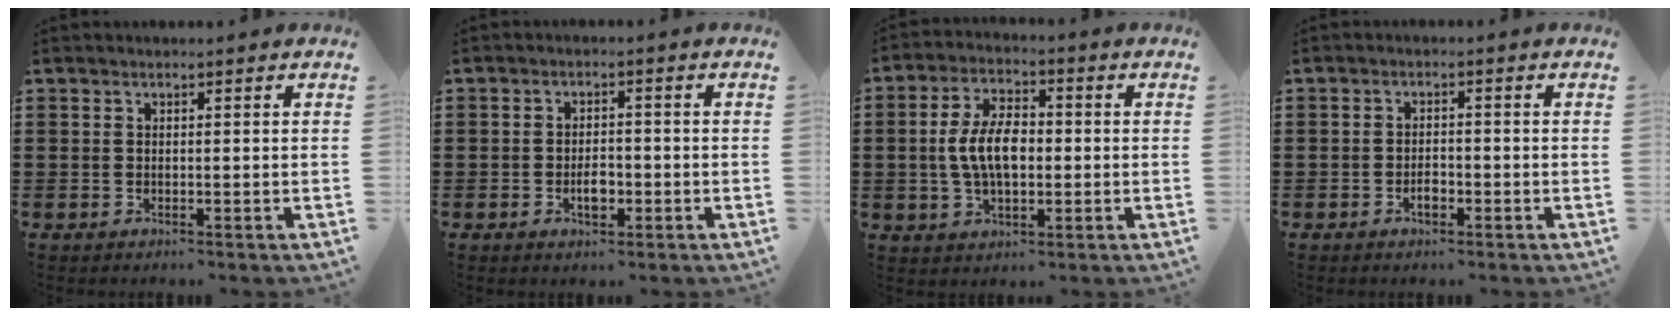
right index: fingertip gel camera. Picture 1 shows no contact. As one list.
[{"total": 3.2, "force": [-1.1, 1.5, 2.6], "torque": [-0.048, 0.004, -0.019]}, {"total": 7.8, "force": [-0.3, 4.2, 6.5], "torque": [-0.143, 0.007, -0.011]}, {"total": 2.1, "force": [-1.0, 0.9, 1.6], "torque": [-0.032, 0.003, -0.018]}]